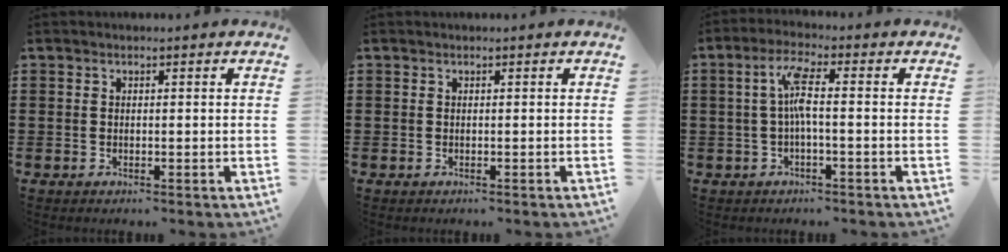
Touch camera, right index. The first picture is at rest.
{"total": 0.0}
{"total": 5.0, "force": [-0.3, 0.9, 4.9], "torque": [-0.101, 0.004, -0.012]}